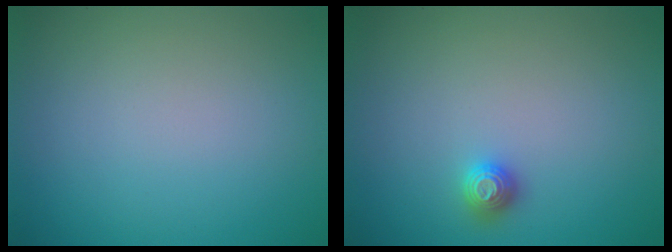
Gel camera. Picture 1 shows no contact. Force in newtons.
{"total": 1.3, "press": 1.2, "slide": 0.3}